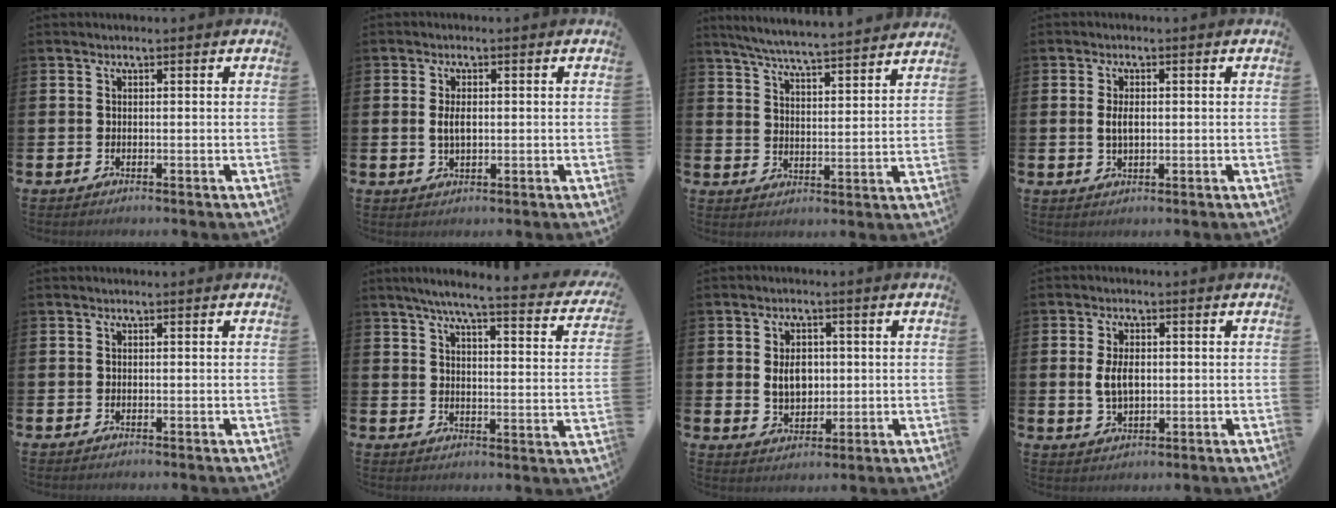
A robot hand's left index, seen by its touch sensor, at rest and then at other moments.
{"total": 2.8, "force": [0.2, 1.4, 2.4], "torque": [-0.034, 0.000, -0.001]}
{"total": 6.3, "force": [6.1, -0.4, 1.4], "torque": [-0.051, -0.046, 0.106]}
{"total": 2.7, "force": [0.3, 1.4, 2.3], "torque": [-0.032, 0.001, 0.000]}
{"total": 0.0}
{"total": 5.9, "force": [5.2, 0.3, 2.8], "torque": [-0.060, -0.041, 0.080]}
{"total": 4.5, "force": [0.7, 3.1, 3.1], "torque": [-0.046, 0.004, 0.006]}
{"total": 4.2, "force": [0.4, 2.5, 3.4], "torque": [-0.055, 0.003, 0.003]}